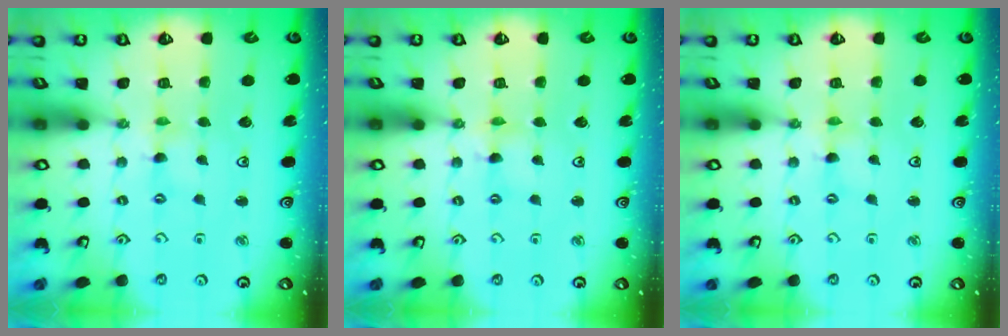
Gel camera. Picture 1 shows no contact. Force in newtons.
{"total": 2.3, "press": 2.3, "slide": 0.3}
{"total": 0.0}